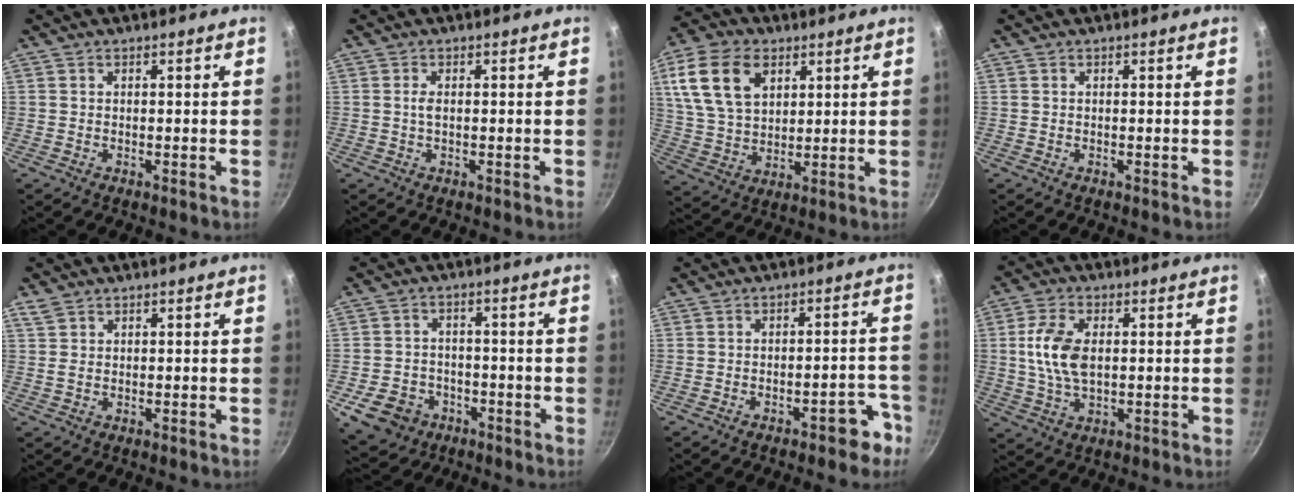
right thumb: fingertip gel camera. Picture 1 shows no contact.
{"total": 1.2, "force": [0.1, 0.5, 1.1], "torque": [-0.024, 0.001, 0.000]}
{"total": 14.8, "force": [5.6, 9.9, 9.6], "torque": [-0.167, -0.007, 0.110]}
{"total": 0.0}
{"total": 2.0, "force": [1.3, 1.2, 0.9], "torque": [-0.016, 0.002, 0.027]}
{"total": 9.3, "force": [-4.0, 7.3, 4.2], "torque": [-0.058, 0.026, -0.058]}
{"total": 5.8, "force": [-3.7, 2.5, 3.7], "torque": [-0.012, 0.047, -0.036]}
{"total": 9.3, "force": [1.0, 5.4, 7.5], "torque": [-0.147, 0.003, 0.018]}